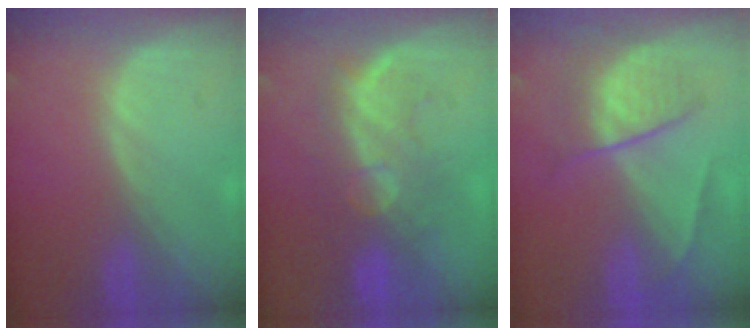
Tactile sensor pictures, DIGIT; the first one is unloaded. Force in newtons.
{"total": 9.2, "press": 8.3, "slide": 4.0}
{"total": 6.6, "press": 6.0, "slide": 2.8}